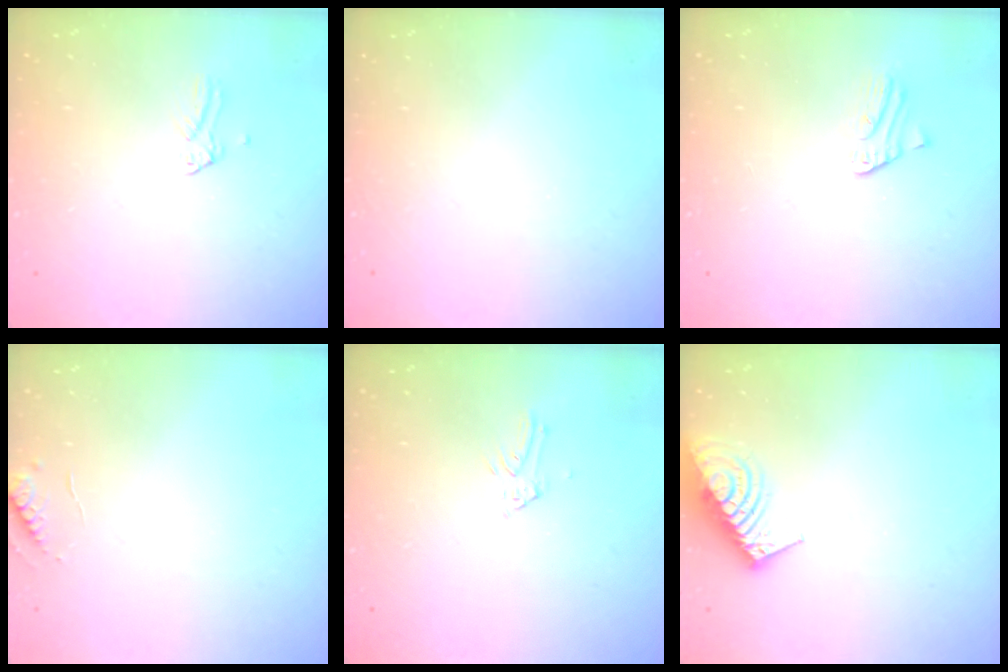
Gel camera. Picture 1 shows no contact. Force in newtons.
{"total": 0.0}
{"total": 1.8, "press": 1.8, "slide": 0.1}
{"total": 5.4, "press": 5.4, "slide": 0.6}
{"total": 4.3, "press": 4.3, "slide": 0.4}
{"total": 13.4, "press": 13.4, "slide": 0.5}